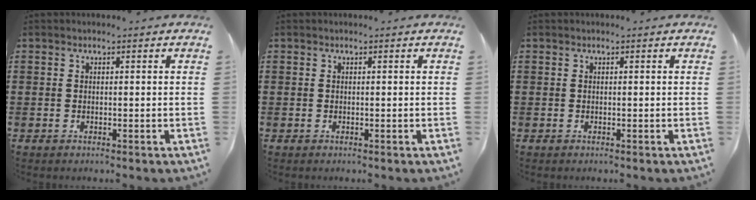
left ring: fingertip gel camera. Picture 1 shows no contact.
{"total": 0.0}
{"total": 0.0}